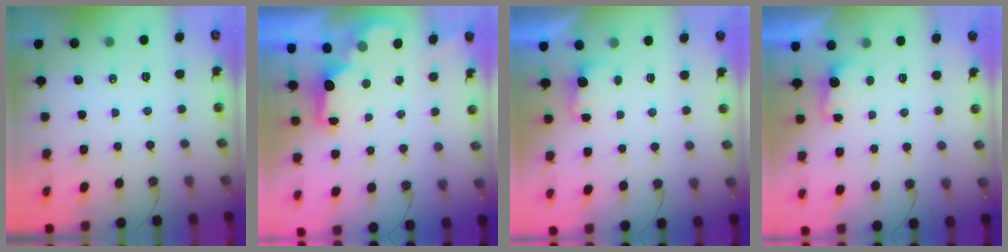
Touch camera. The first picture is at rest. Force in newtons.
{"total": 1.9, "press": 1.7, "slide": 0.8}
{"total": 2.7, "press": 2.5, "slide": 0.9}
{"total": 2.8, "press": 2.6, "slide": 0.9}